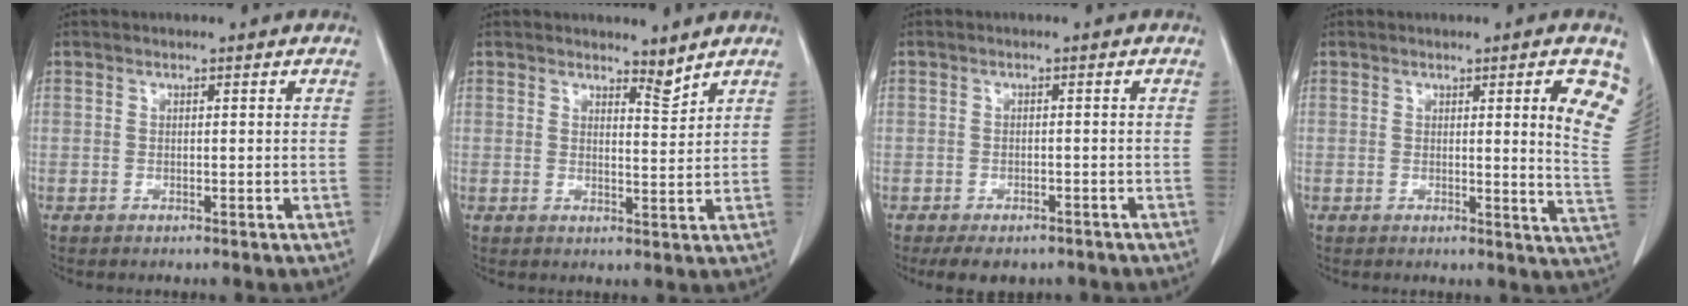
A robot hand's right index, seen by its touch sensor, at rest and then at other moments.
{"total": 2.6, "force": [2.6, 0.3, 0.5], "torque": [-0.007, -0.014, 0.038]}
{"total": 5.6, "force": [-4.3, 2.9, 2.0], "torque": [-0.020, 0.000, -0.055]}
{"total": 8.4, "force": [4.0, 0.2, 7.5], "torque": [-0.077, -0.019, 0.032]}